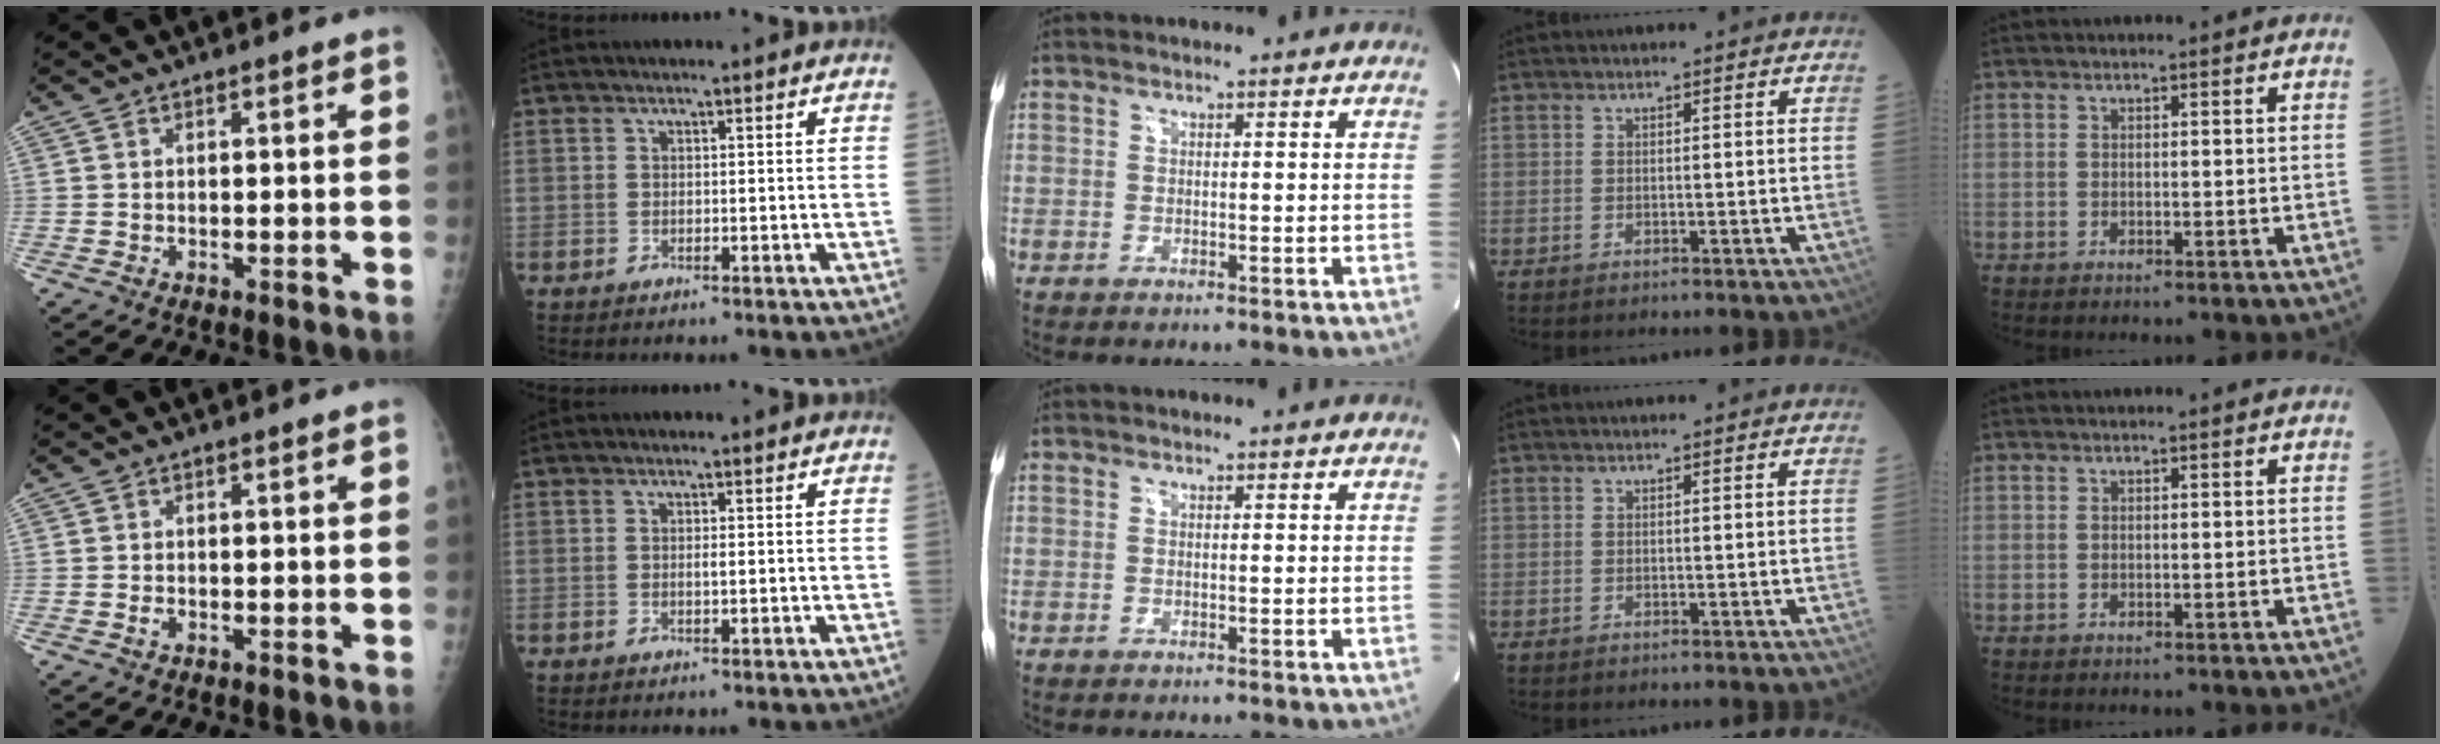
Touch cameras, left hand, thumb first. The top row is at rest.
{"thumb": {"total": 0.8, "force": [-0.3, 0.5, 0.5], "torque": [-0.009, 0.000, -0.007]}, "index": {"total": 0.6, "force": [0.1, 0.1, 0.6], "torque": [-0.015, -0.001, 0.001]}}